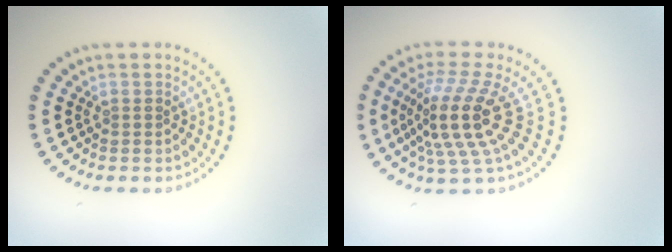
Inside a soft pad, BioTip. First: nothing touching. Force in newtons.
{"total": 5.5, "press": 3.9, "slide": 3.8}